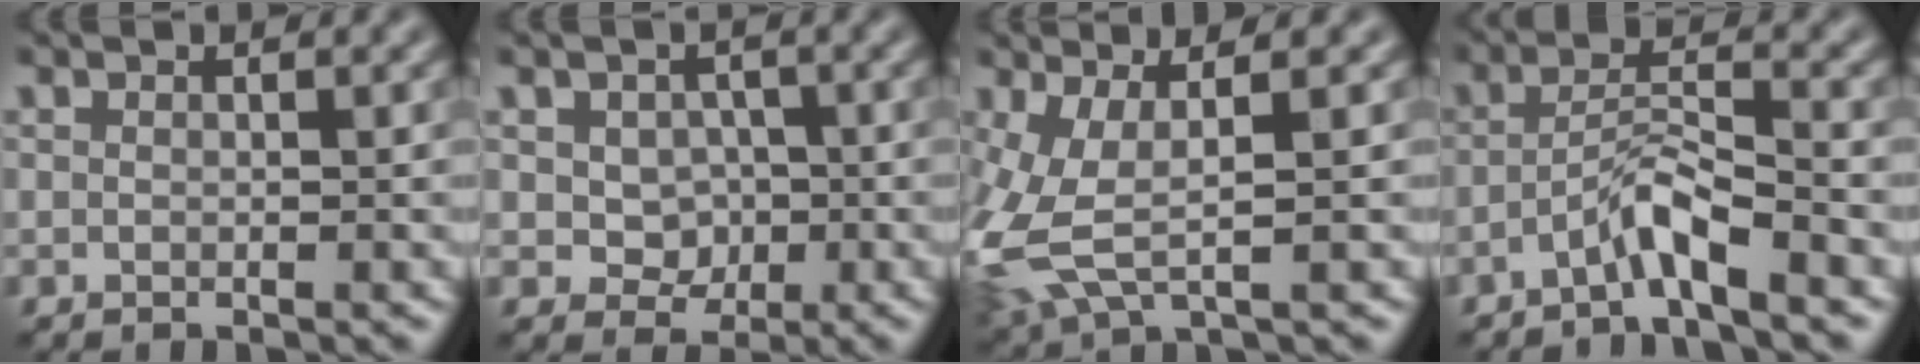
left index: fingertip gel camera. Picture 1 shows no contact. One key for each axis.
{"total": 3.0, "fx": 0.0, "fy": 2.4, "fz": 1.8, "tx": -0.029, "ty": -0.006, "tz": 0.001}
{"total": 6.0, "fx": -0.4, "fy": 2.4, "fz": 5.5, "tx": -0.156, "ty": -0.012, "tz": -0.007}
{"total": 2.9, "fx": -2.1, "fy": 0.0, "fz": 2.1, "tx": -0.042, "ty": 0.014, "tz": -0.047}